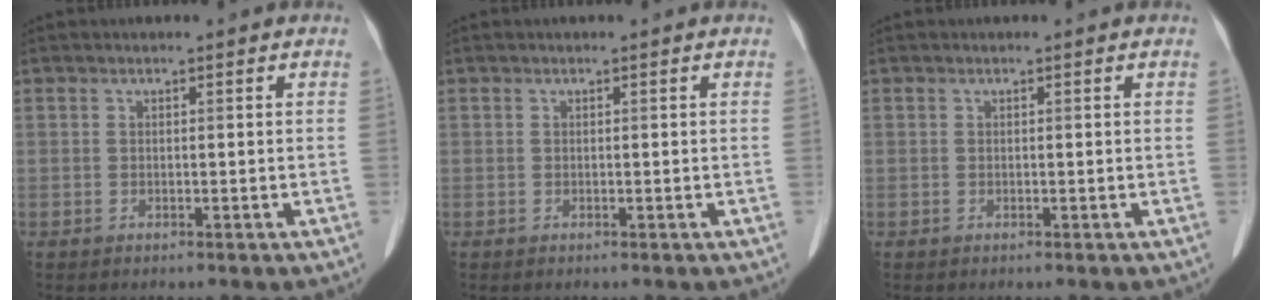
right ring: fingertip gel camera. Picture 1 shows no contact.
{"total": 0.0}
{"total": 0.0}